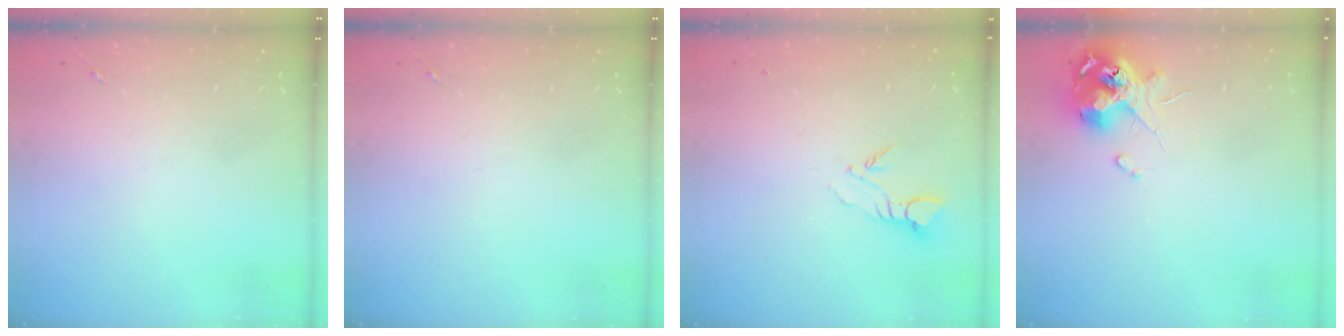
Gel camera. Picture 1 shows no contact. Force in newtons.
{"total": 0.0}
{"total": 3.8, "press": 3.8, "slide": 0.2}
{"total": 12.0, "press": 11.8, "slide": 1.6}